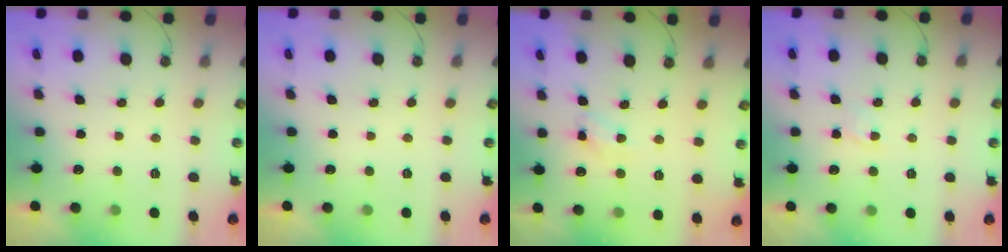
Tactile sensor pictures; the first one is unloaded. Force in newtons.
{"total": 0.0}
{"total": 8.6, "press": 8.6, "slide": 0.6}
{"total": 3.5, "press": 3.5, "slide": 0.4}